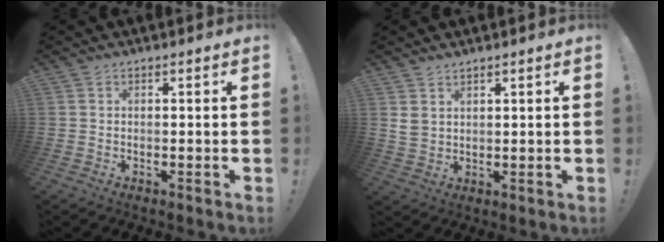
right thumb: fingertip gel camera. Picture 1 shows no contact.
{"total": 4.2, "force": [2.7, 2.8, 1.8], "torque": [-0.023, -0.011, 0.053]}